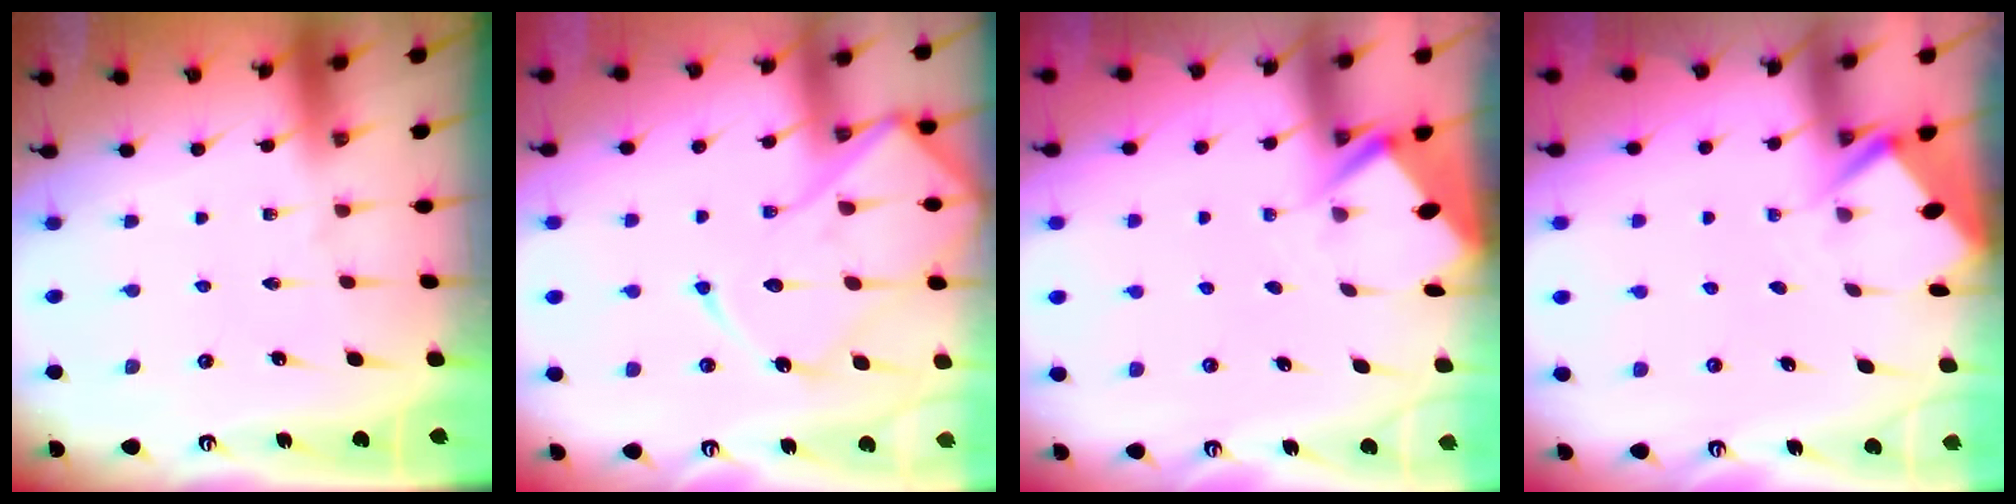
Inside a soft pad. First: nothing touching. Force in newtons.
{"total": 16.4, "press": 16.3, "slide": 1.4}
{"total": 2.7, "press": 2.7, "slide": 0.3}
{"total": 2.6, "press": 2.6, "slide": 0.1}